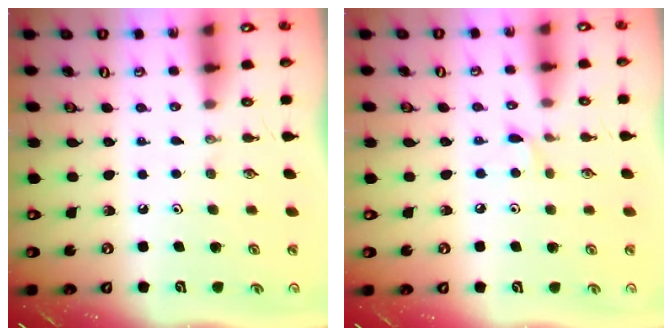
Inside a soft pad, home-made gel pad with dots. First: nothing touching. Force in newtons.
{"total": 5.0, "press": 5.0, "slide": 0.5}